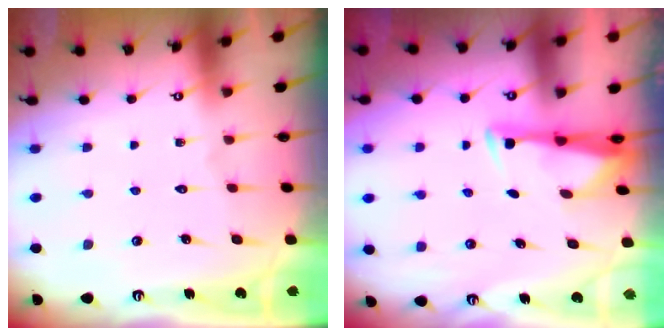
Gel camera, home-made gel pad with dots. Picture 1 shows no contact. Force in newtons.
{"total": 3.3, "press": 3.2, "slide": 0.9}